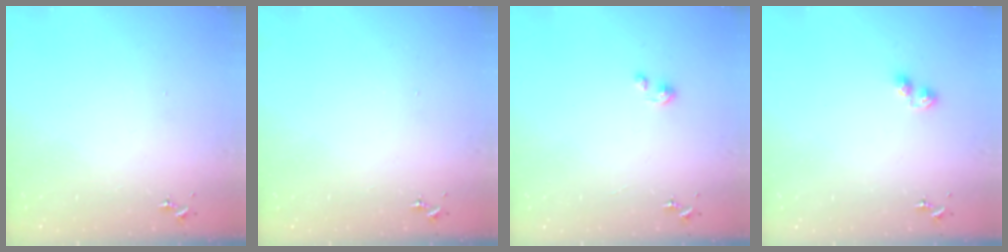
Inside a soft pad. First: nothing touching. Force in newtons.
{"total": 0.0}
{"total": 1.9, "press": 1.9, "slide": 0.1}
{"total": 3.8, "press": 3.8, "slide": 0.5}